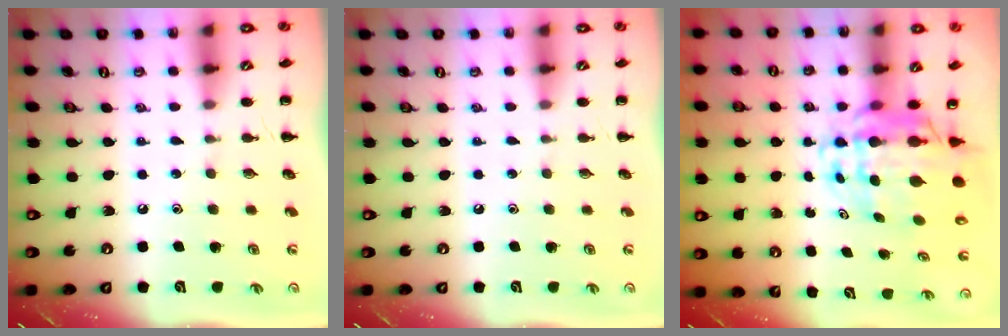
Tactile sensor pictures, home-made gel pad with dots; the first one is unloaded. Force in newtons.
{"total": 0.0}
{"total": 10.8, "press": 10.4, "slide": 2.9}